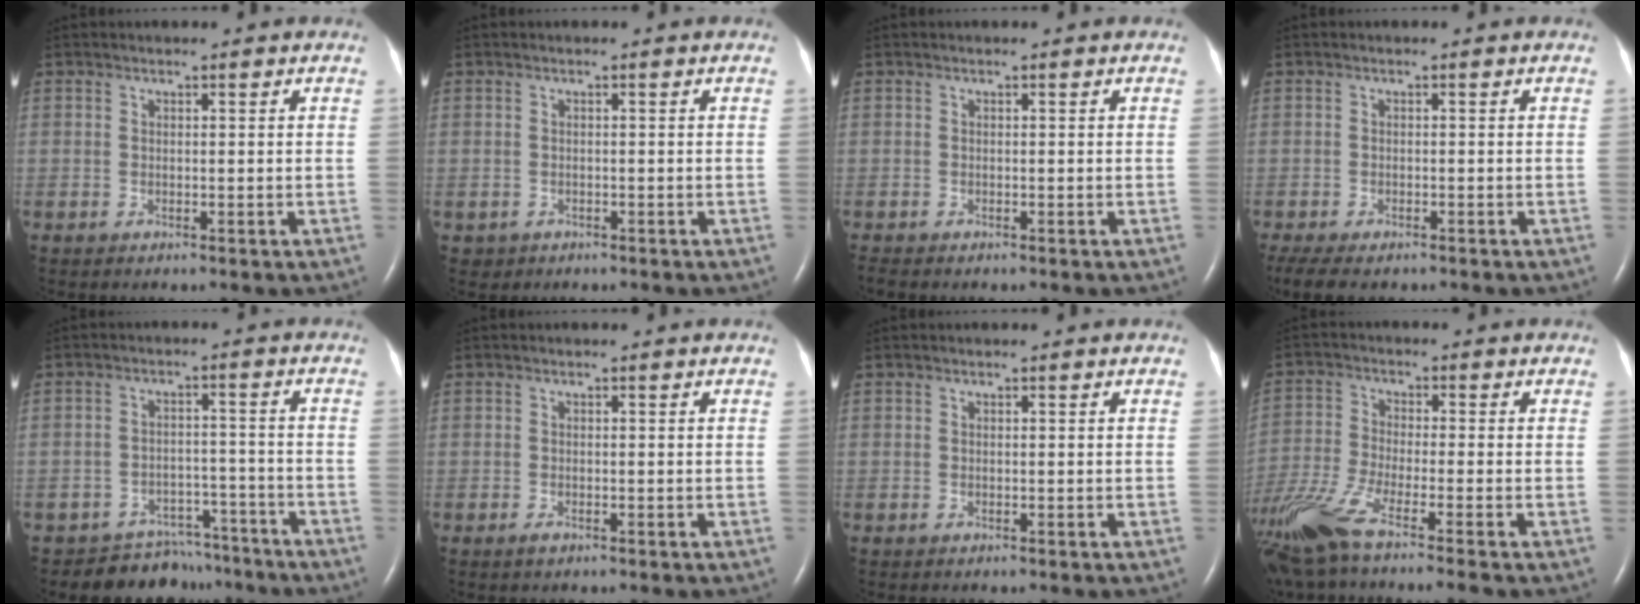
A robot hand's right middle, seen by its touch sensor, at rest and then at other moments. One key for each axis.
{"total": 1.0, "fx": -0.5, "fy": 0.9, "fz": 0.0, "tx": -0.006, "ty": 0.003, "tz": -0.003}
{"total": 0.8, "fx": -0.7, "fy": 0.1, "fz": 0.3, "tx": -0.010, "ty": -0.004, "tz": -0.013}
{"total": 7.7, "fx": -5.7, "fy": 3.1, "fz": 4.1, "tx": -0.084, "ty": -0.012, "tz": -0.087}
{"total": 7.3, "fx": -6.4, "fy": 3.4, "fz": -0.5, "tx": 0.021, "ty": 0.026, "tz": -0.094}
{"total": 0.8, "fx": -0.5, "fy": 0.3, "fz": 0.5, "tx": -0.014, "ty": -0.002, "tz": -0.007}
{"total": 0.0}
{"total": 11.6, "fx": -8.4, "fy": -0.1, "fz": 7.9, "tx": -0.169, "ty": -0.034, "tz": -0.161}